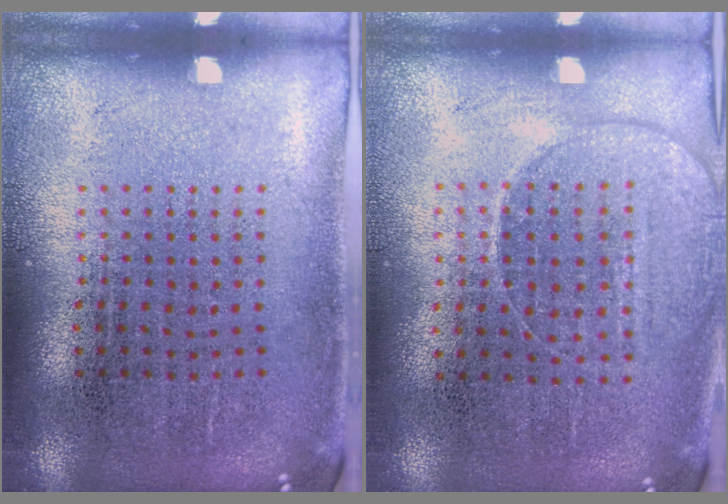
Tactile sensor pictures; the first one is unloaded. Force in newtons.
{"total": 1.4, "press": 1.3, "slide": 0.6}